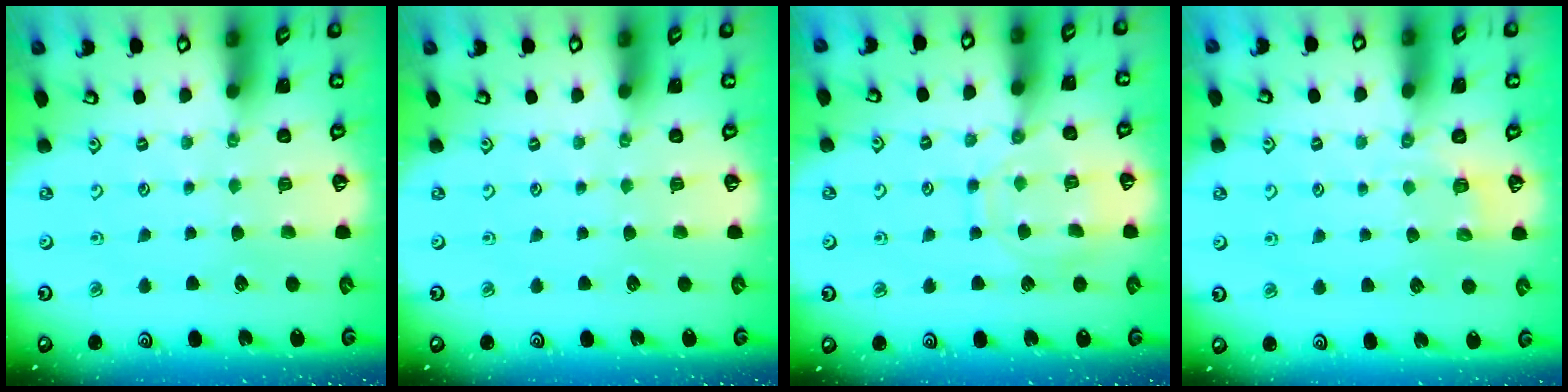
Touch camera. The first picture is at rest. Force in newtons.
{"total": 0.0}
{"total": 11.6, "press": 11.6, "slide": 1.0}
{"total": 2.1, "press": 1.0, "slide": 1.9}